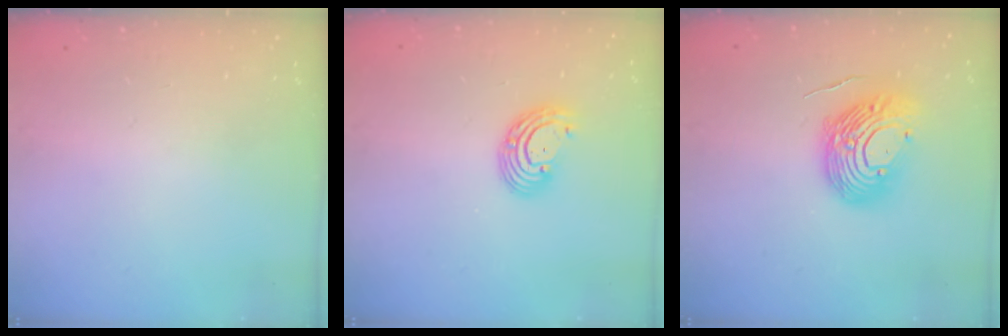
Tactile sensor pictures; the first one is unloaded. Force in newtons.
{"total": 6.2, "press": 6.1, "slide": 0.9}
{"total": 14.9, "press": 14.8, "slide": 1.6}